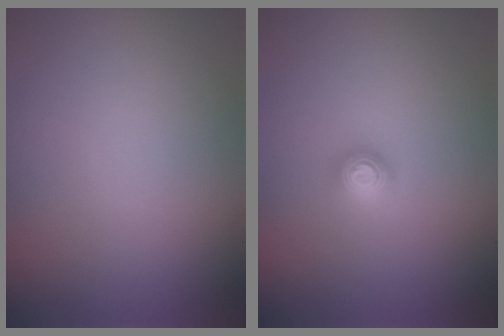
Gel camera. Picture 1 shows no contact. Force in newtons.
{"total": 1.5, "press": 1.5, "slide": 0.2}